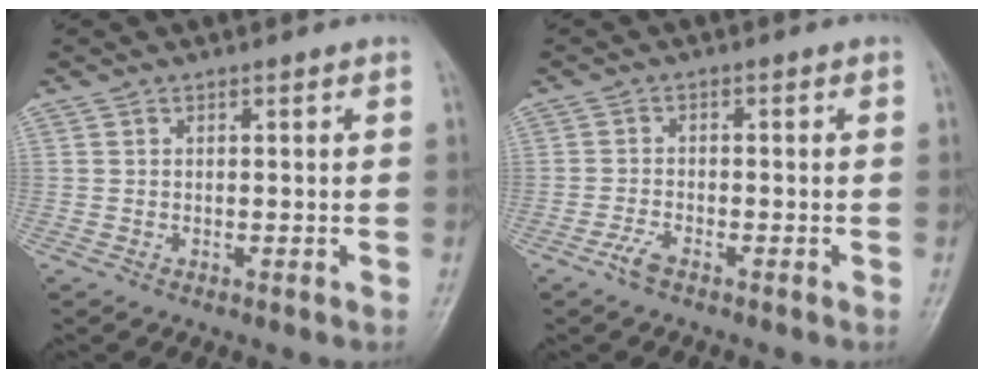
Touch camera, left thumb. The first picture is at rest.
{"total": 2.5, "force": [-1.8, 0.8, 1.5], "torque": [-0.037, 0.007, -0.039]}